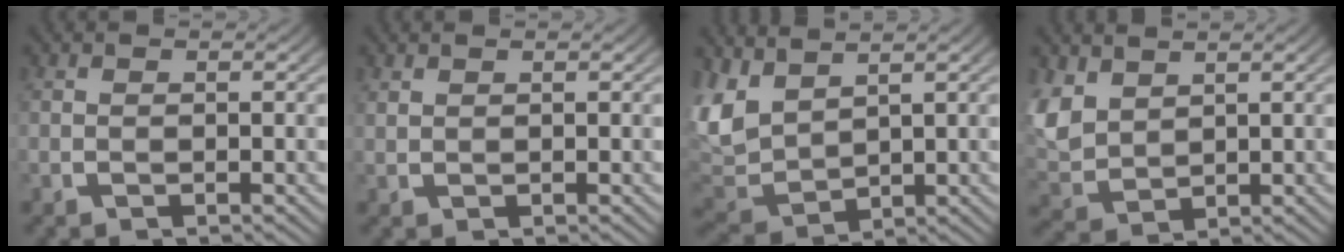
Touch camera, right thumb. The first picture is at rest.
{"total": 0.7, "force": [0.7, 0.1, 0.1], "torque": [-0.001, 0.002, 0.018]}
{"total": 7.2, "force": [0.9, 5.4, 4.7], "torque": [-0.149, -0.033, 0.041]}
{"total": 5.2, "force": [0.8, 4.1, 3.2], "torque": [-0.109, -0.028, 0.039]}